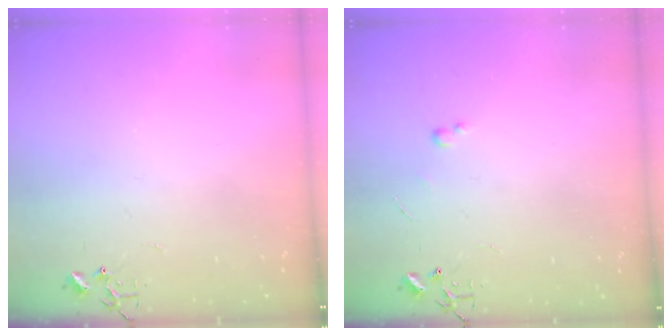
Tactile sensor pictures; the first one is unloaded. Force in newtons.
{"total": 2.4, "press": 2.3, "slide": 0.4}